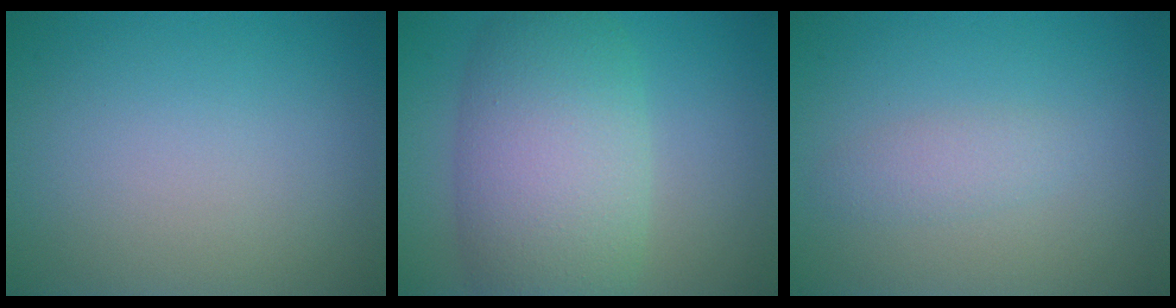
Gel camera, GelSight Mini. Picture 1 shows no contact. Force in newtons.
{"total": 9.1, "press": 9.1, "slide": 0.3}
{"total": 1.4, "press": 1.4, "slide": 0.1}